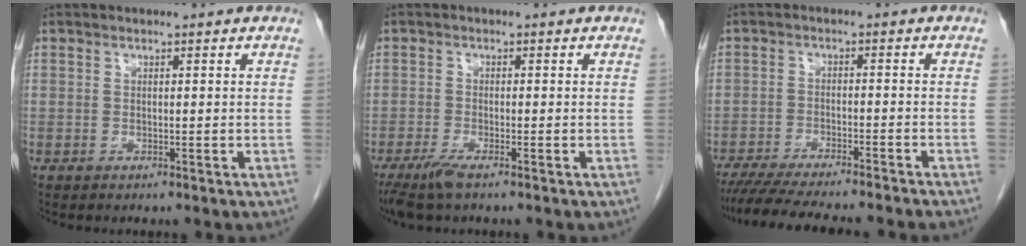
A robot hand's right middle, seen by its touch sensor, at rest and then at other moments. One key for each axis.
{"total": 3.4, "fx": -2.4, "fy": 0.3, "fz": 2.3, "tx": -0.051, "ty": -0.009, "tz": -0.048}
{"total": 14.8, "fx": -13.1, "fy": 0.4, "fz": 6.9, "tx": -0.102, "ty": -0.026, "tz": -0.191}